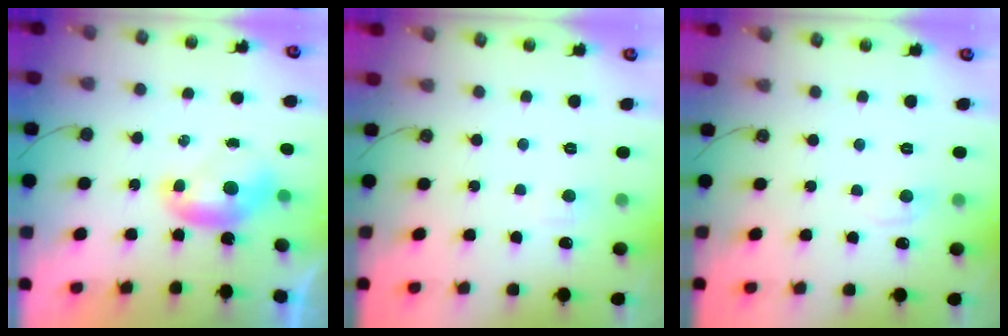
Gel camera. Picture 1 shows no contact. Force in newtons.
{"total": 3.1, "press": 3.1, "slide": 0.3}
{"total": 0.9, "press": 0.6, "slide": 0.7}